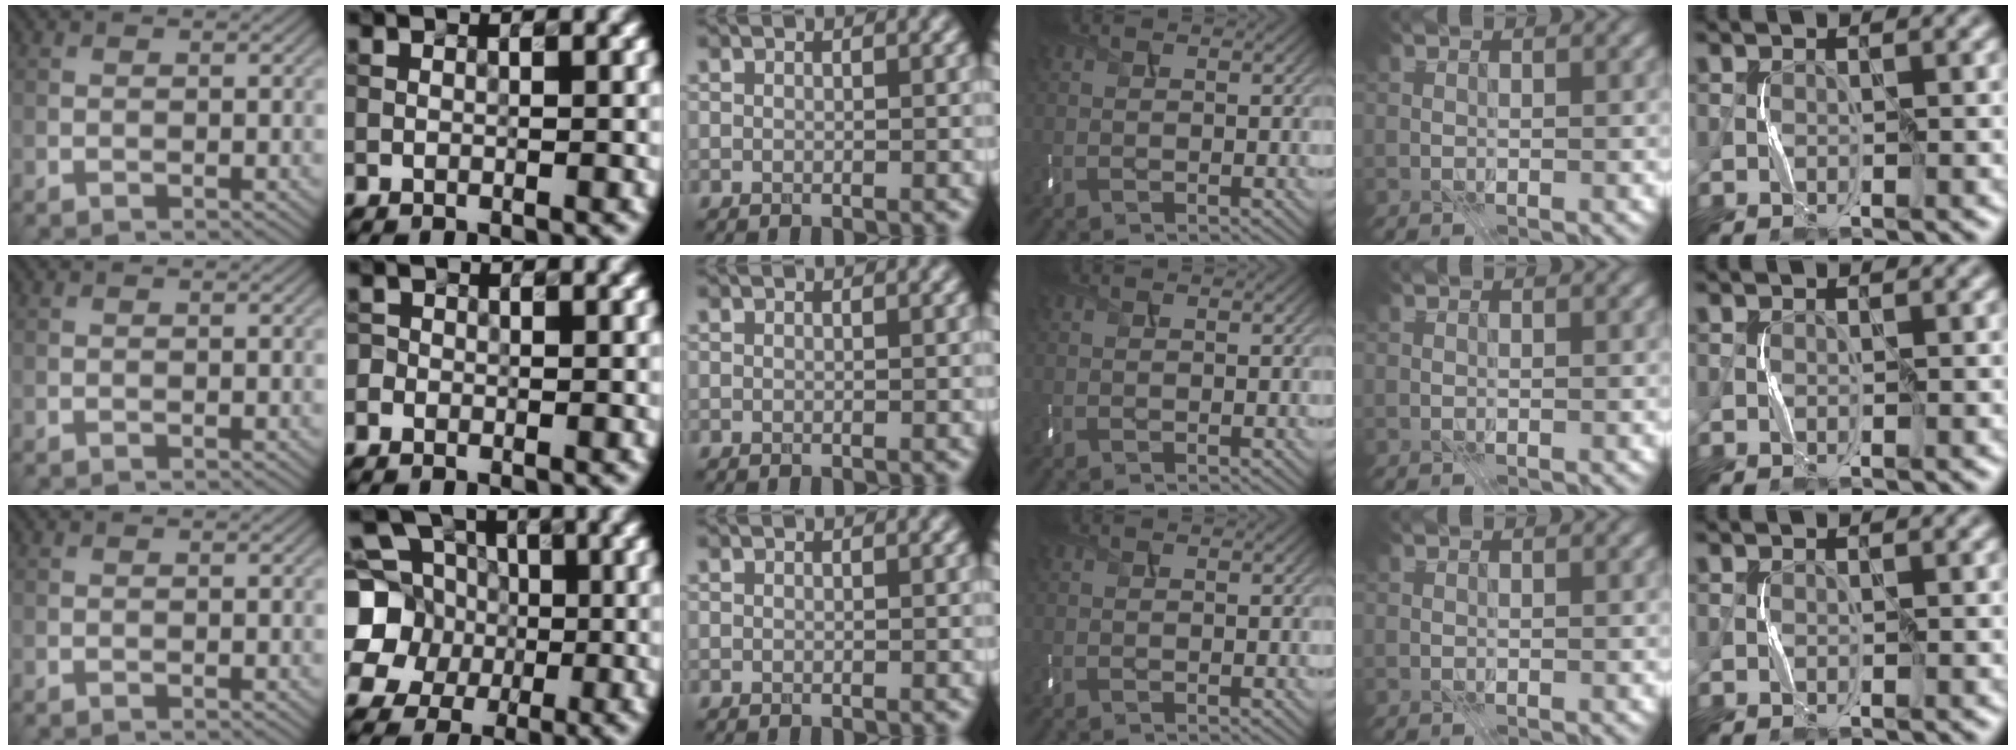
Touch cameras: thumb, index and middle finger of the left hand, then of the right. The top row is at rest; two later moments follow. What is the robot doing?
{"motion": "press", "object": "keyboard"}